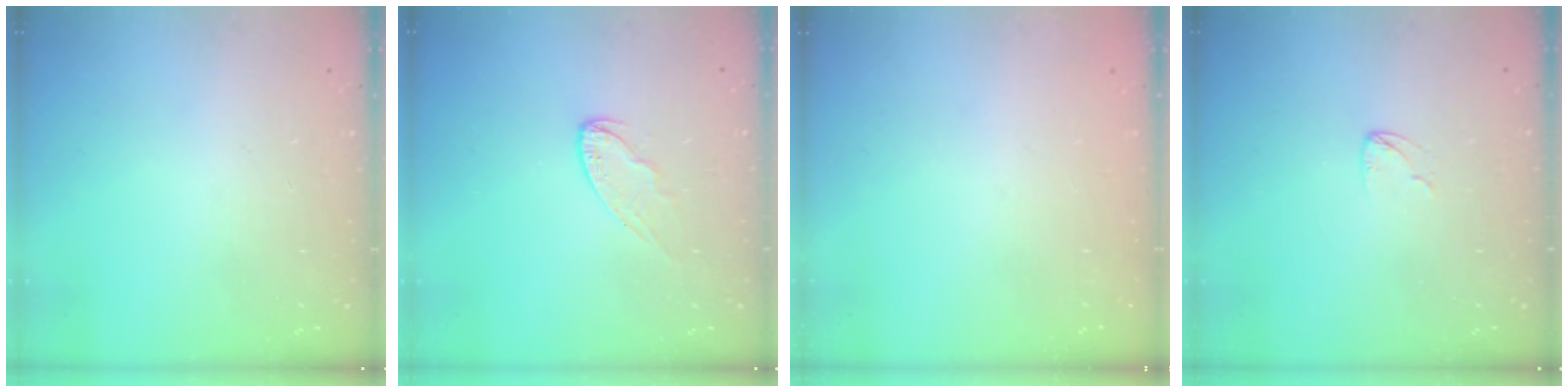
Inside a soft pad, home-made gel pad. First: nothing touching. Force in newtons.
{"total": 6.6, "press": 6.6, "slide": 0.4}
{"total": 0.0}
{"total": 3.0, "press": 2.9, "slide": 0.2}